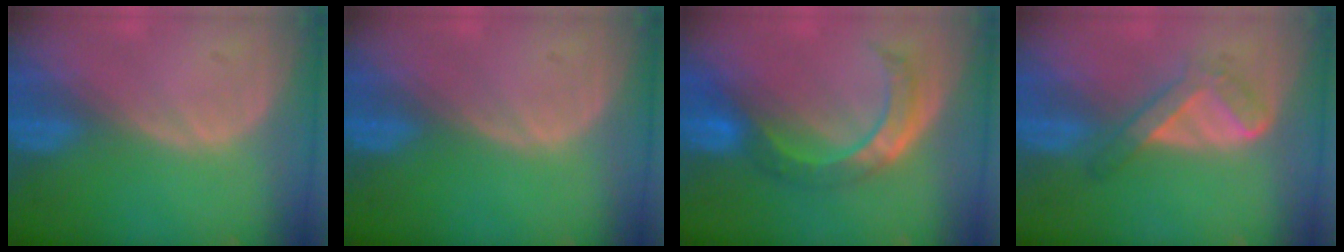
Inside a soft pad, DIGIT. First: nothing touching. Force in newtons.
{"total": 0.0}
{"total": 6.8, "press": 6.6, "slide": 1.7}
{"total": 4.4, "press": 4.3, "slide": 1.1}